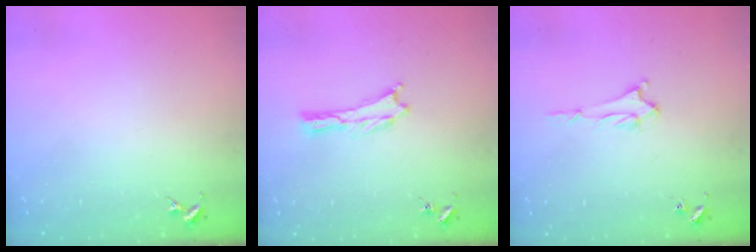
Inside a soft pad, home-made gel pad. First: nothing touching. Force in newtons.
{"total": 0.0}
{"total": 1.7, "press": 1.6, "slide": 0.4}